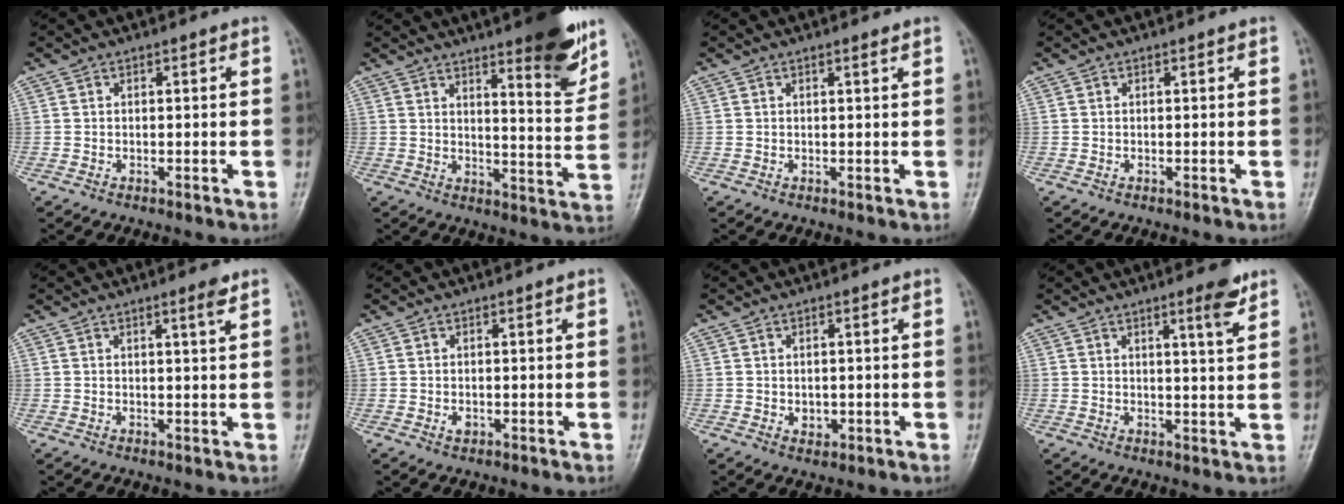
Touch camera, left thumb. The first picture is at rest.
{"total": 13.3, "force": [8.7, 2.9, 9.7], "torque": [-0.102, -0.055, 0.121]}
{"total": 0.8, "force": [0.6, 0.0, 0.5], "torque": [-0.009, -0.003, 0.009]}
{"total": 0.0}
{"total": 2.4, "force": [1.5, 0.1, 1.9], "torque": [-0.030, -0.010, 0.022]}
{"total": 1.0, "force": [-0.3, 0.8, 0.5], "torque": [-0.004, 0.000, -0.003]}
{"total": 1.9, "force": [-0.3, 1.6, 1.0], "torque": [-0.004, 0.000, 0.002]}
{"total": 4.9, "force": [3.1, 0.6, 3.8], "torque": [-0.050, -0.021, 0.044]}